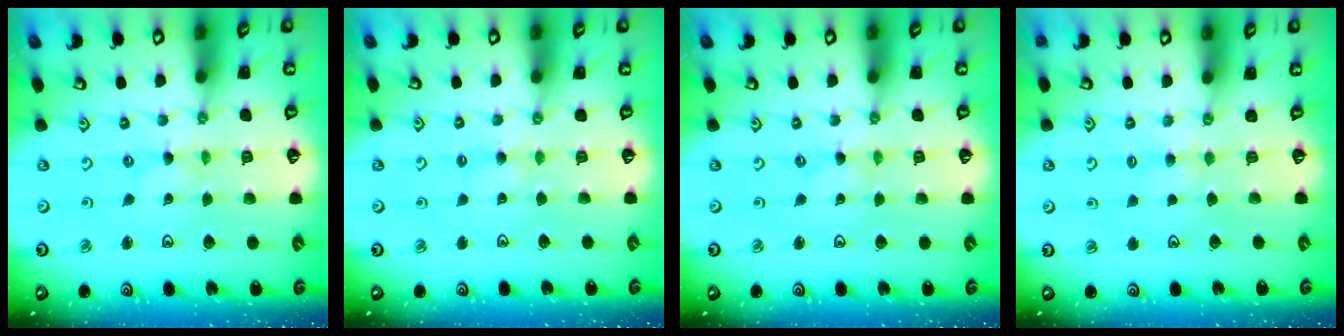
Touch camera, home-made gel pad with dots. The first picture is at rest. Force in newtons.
{"total": 2.5, "press": 2.5, "slide": 0.2}
{"total": 0.0}
{"total": 1.9, "press": 1.8, "slide": 0.3}